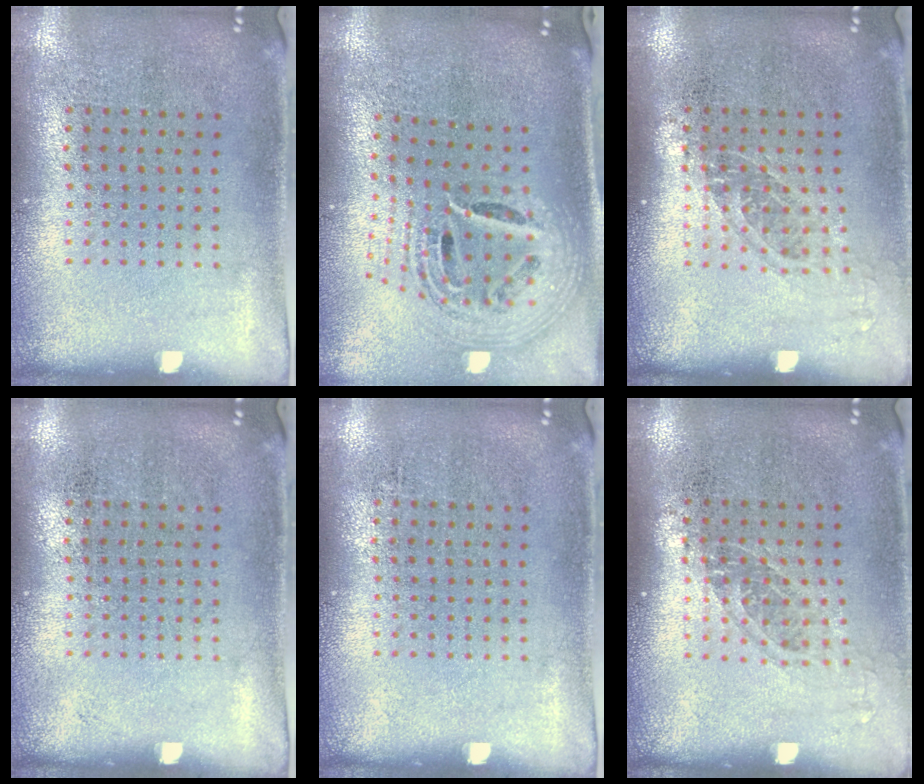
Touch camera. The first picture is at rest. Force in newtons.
{"total": 2.6, "press": 1.9, "slide": 1.8}
{"total": 1.2, "press": 1.0, "slide": 0.7}
{"total": 0.0}
{"total": 0.0}
{"total": 1.2, "press": 1.0, "slide": 0.7}